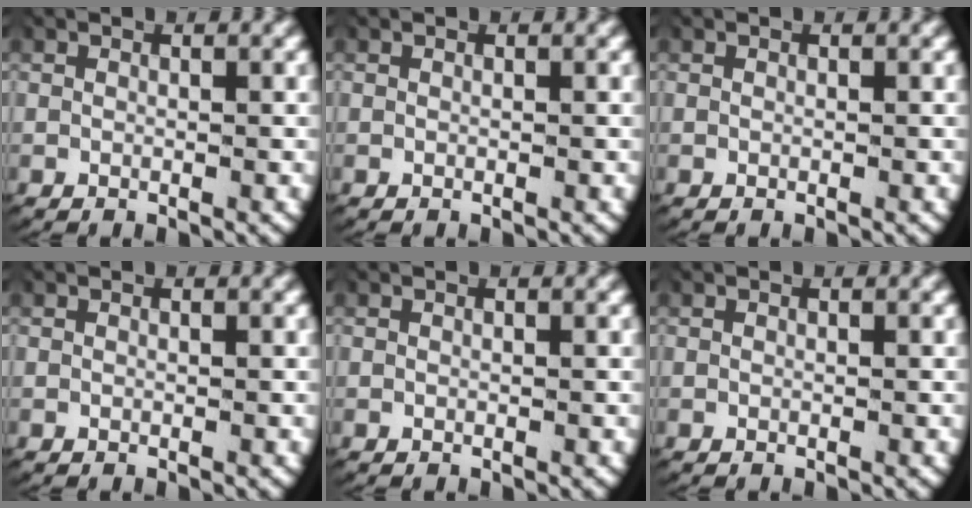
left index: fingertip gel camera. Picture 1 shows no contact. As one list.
[{"total": 0.0}, {"total": 0.0}, {"total": 0.0}, {"total": 0.0}, {"total": 0.0}]